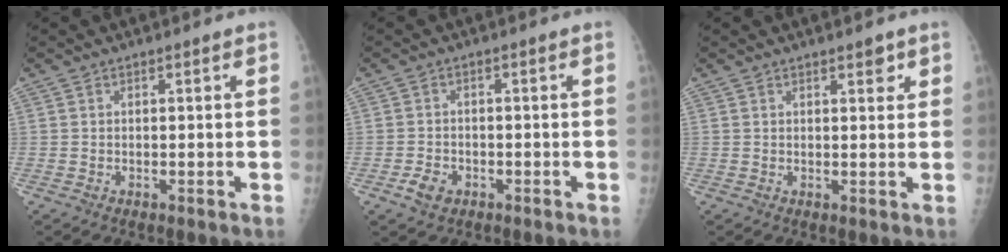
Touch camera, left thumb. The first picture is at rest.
{"total": 3.5, "force": [-1.8, 2.4, 1.7], "torque": [-0.026, 0.008, -0.029]}
{"total": 2.2, "force": [1.4, 1.0, 1.5], "torque": [-0.008, -0.006, 0.017]}